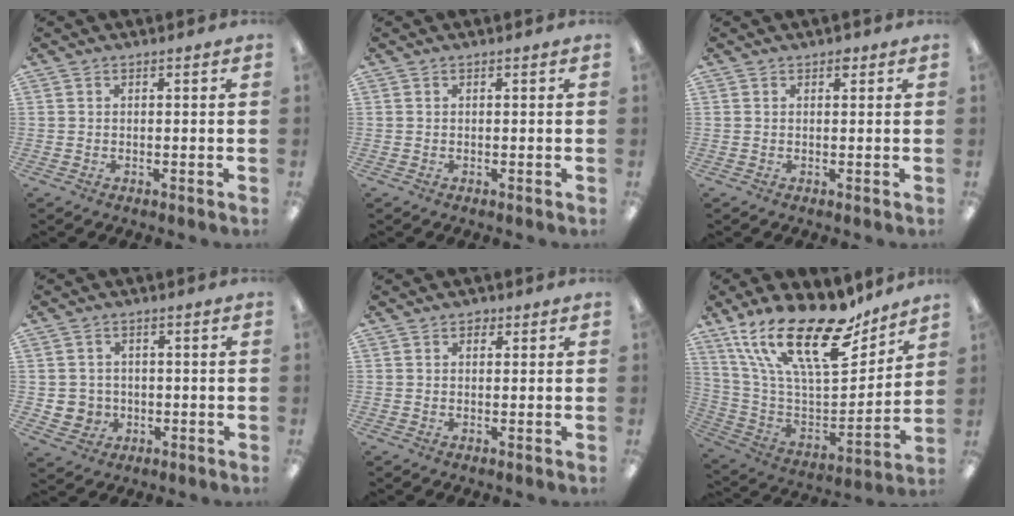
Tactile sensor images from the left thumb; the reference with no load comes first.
{"total": 0.0}
{"total": 1.2, "force": [0.9, 0.7, 0.4], "torque": [0.000, -0.002, 0.014]}
{"total": 3.9, "force": [-0.1, 3.9, 0.3], "torque": [-0.005, 0.004, -0.001]}
{"total": 1.6, "force": [1.0, 1.1, 0.5], "torque": [-0.002, -0.001, 0.016]}
{"total": 25.8, "force": [16.7, 10.0, 17.0], "torque": [-0.303, -0.099, 0.291]}